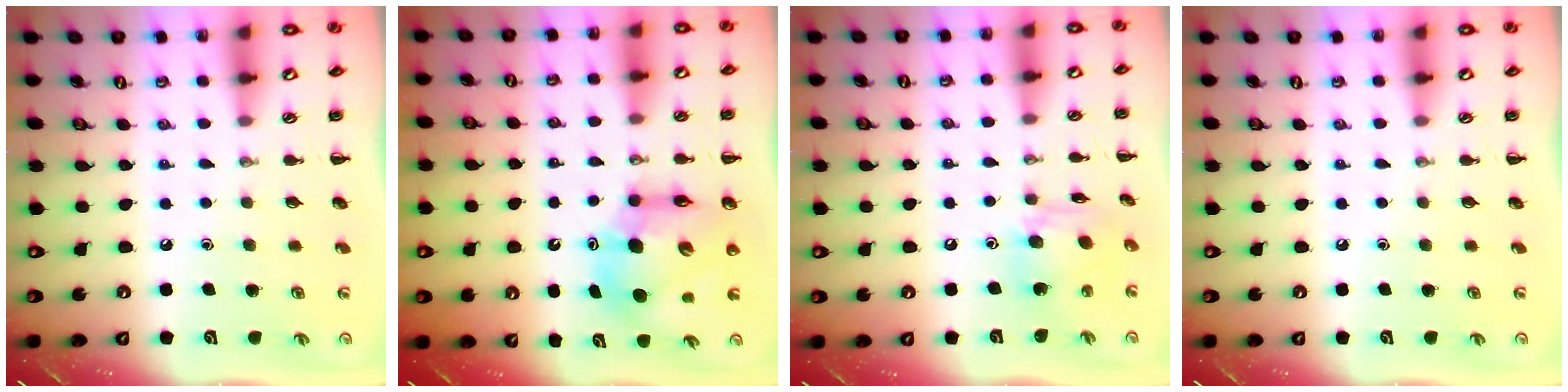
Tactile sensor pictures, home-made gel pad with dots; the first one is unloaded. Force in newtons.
{"total": 11.1, "press": 10.6, "slide": 3.5}
{"total": 9.8, "press": 9.7, "slide": 0.7}
{"total": 0.0}